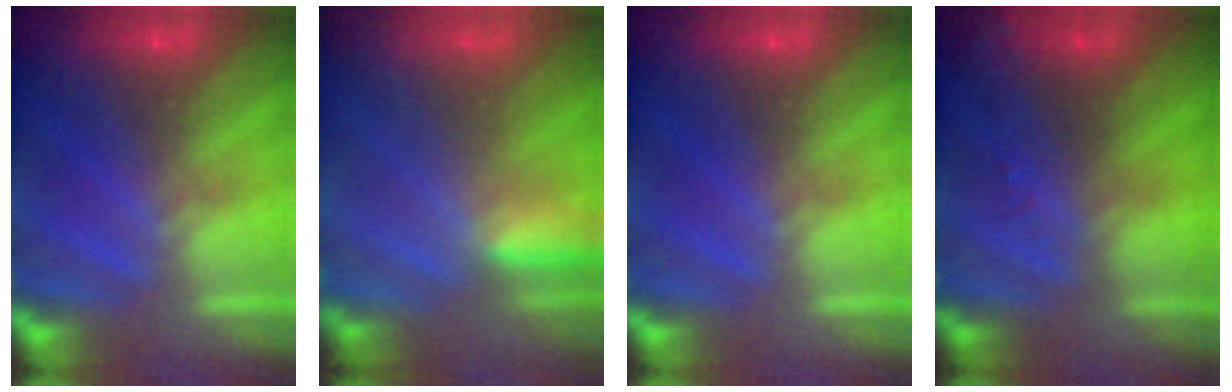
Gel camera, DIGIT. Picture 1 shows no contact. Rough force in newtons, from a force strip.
{"total": 2.9}
{"total": 0.0}
{"total": 9.3}